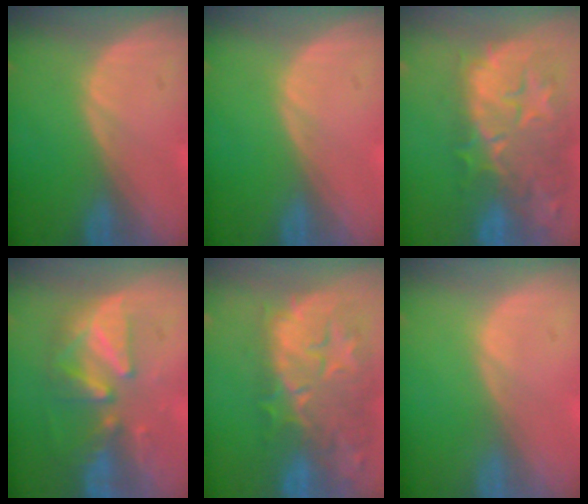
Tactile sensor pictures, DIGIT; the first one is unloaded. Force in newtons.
{"total": 0.0}
{"total": 12.9, "press": 11.5, "slide": 5.8}
{"total": 8.1, "press": 7.9, "slide": 2.0}
{"total": 12.9, "press": 11.5, "slide": 5.8}
{"total": 0.0}